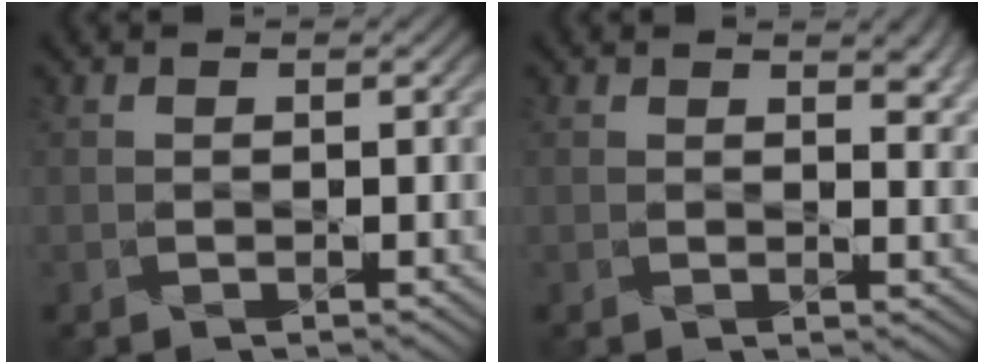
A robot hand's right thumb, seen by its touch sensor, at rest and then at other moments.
{"total": 2.9, "force": [1.6, 1.3, 2.0], "torque": [-0.031, -0.006, 0.028]}